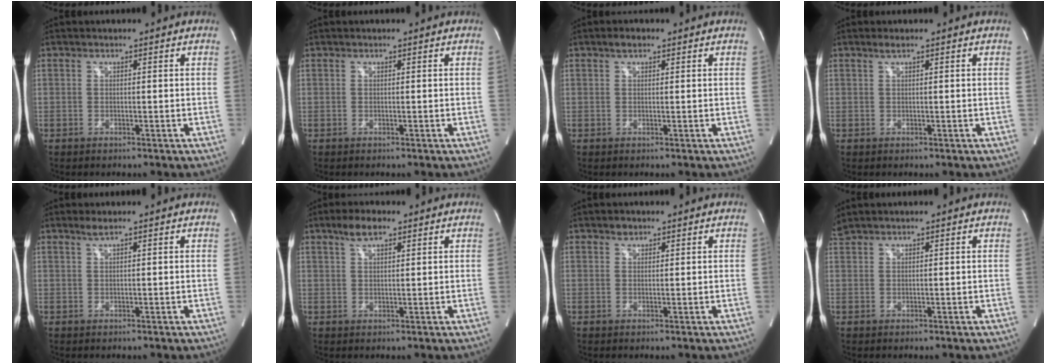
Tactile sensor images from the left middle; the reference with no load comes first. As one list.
[{"total": 0.0}, {"total": 1.4, "force": [1.0, 0.6, 0.9], "torque": [-0.018, 0.008, 0.015]}, {"total": 0.8, "force": [0.5, -0.2, 0.5], "torque": [-0.017, 0.004, 0.013]}, {"total": 1.1, "force": [0.8, -0.3, 0.7], "torque": [-0.021, 0.004, 0.019]}, {"total": 3.7, "force": [2.5, 1.1, 2.5], "torque": [-0.054, 0.009, 0.047]}, {"total": 1.0, "force": [0.7, 0.6, 0.2], "torque": [-0.002, -0.002, 0.011]}, {"total": 1.6, "force": [1.5, 0.0, 0.3], "torque": [-0.015, 0.022, 0.038]}]